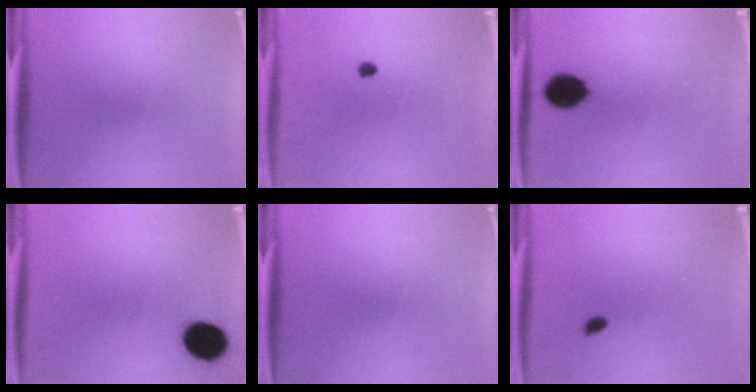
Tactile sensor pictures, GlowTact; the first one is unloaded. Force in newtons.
{"total": 0.9}
{"total": 8.9}
{"total": 10.0}
{"total": 0.0}
{"total": 1.3}